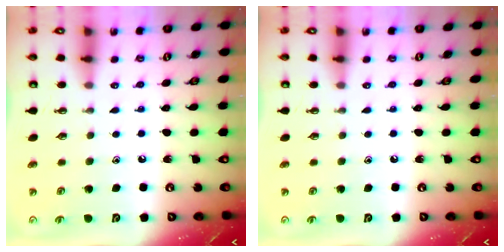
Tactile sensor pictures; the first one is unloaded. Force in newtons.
{"total": 0.0}